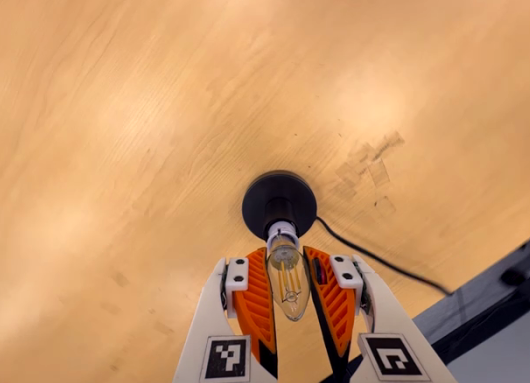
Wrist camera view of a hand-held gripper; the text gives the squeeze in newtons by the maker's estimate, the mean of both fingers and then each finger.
{"total": 13.8, "left": 12.2, "right": 15.3}